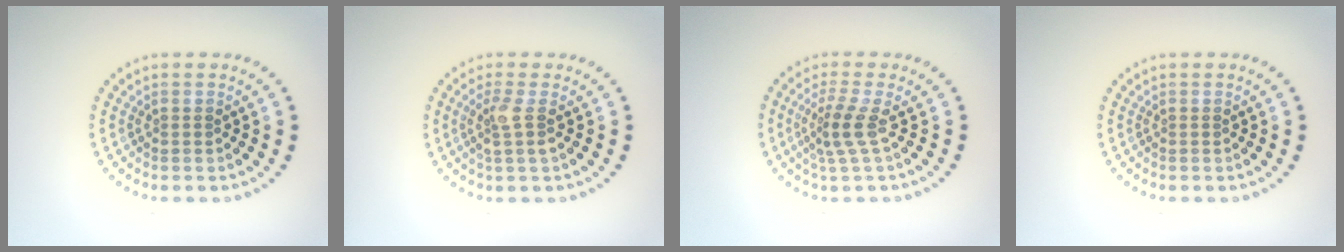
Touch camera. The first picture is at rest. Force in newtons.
{"total": 2.0, "press": 1.6, "slide": 1.2}
{"total": 2.5, "press": 1.8, "slide": 1.7}
{"total": 0.0}